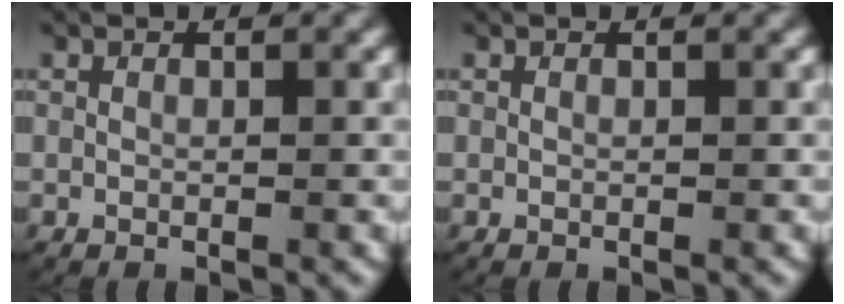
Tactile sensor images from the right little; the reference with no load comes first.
{"total": 0.0}